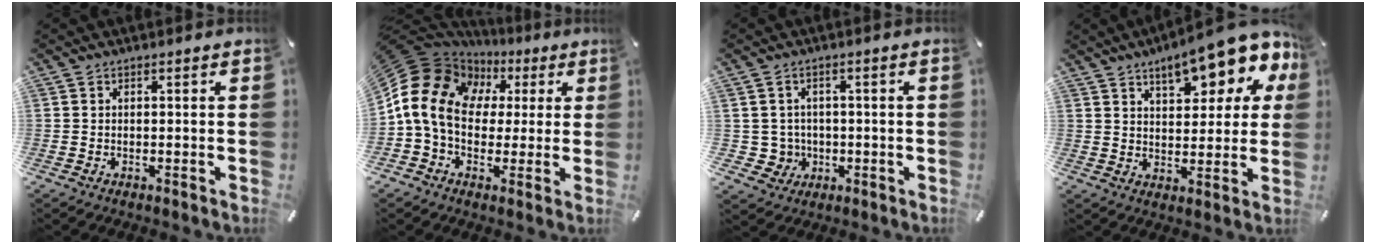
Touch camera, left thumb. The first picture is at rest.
{"total": 15.7, "force": [1.3, 13.1, 8.5], "torque": [-0.196, 0.001, 0.023]}
{"total": 5.3, "force": [-0.3, 5.2, 0.4], "torque": [-0.018, 0.005, -0.003]}
{"total": 14.5, "force": [9.2, 6.3, 9.2], "torque": [-0.121, -0.048, 0.152]}